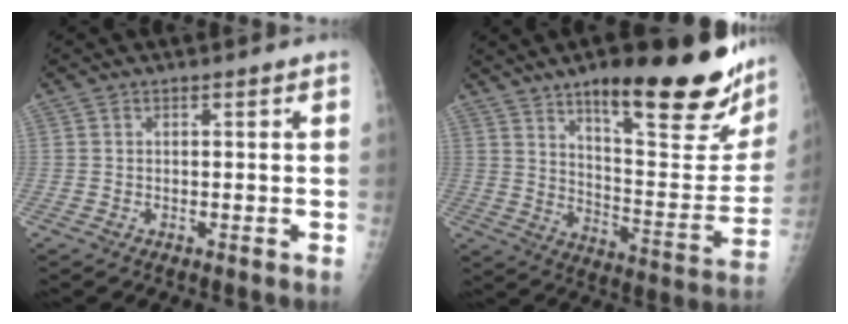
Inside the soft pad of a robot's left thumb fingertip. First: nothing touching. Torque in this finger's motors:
{"motor_torque": [0.49, 0.48, 1.41, -1.36, 0.21]}